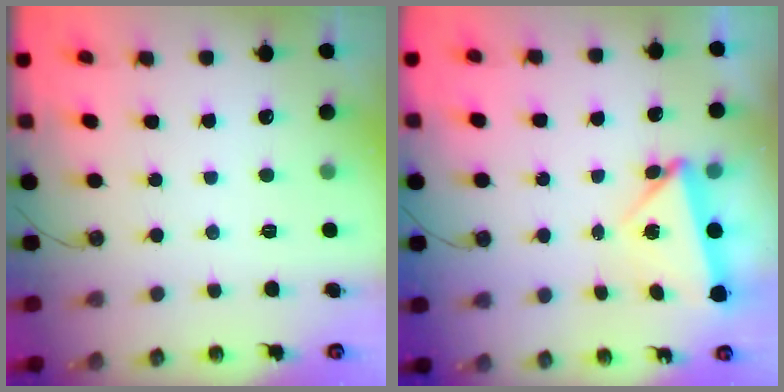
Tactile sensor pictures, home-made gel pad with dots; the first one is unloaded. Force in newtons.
{"total": 5.9, "press": 5.9, "slide": 0.7}